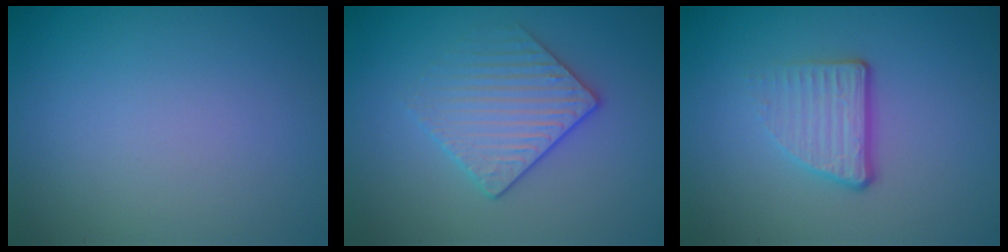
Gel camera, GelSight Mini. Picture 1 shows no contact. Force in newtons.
{"total": 3.1, "press": 2.9, "slide": 1.2}
{"total": 3.4, "press": 2.2, "slide": 2.7}